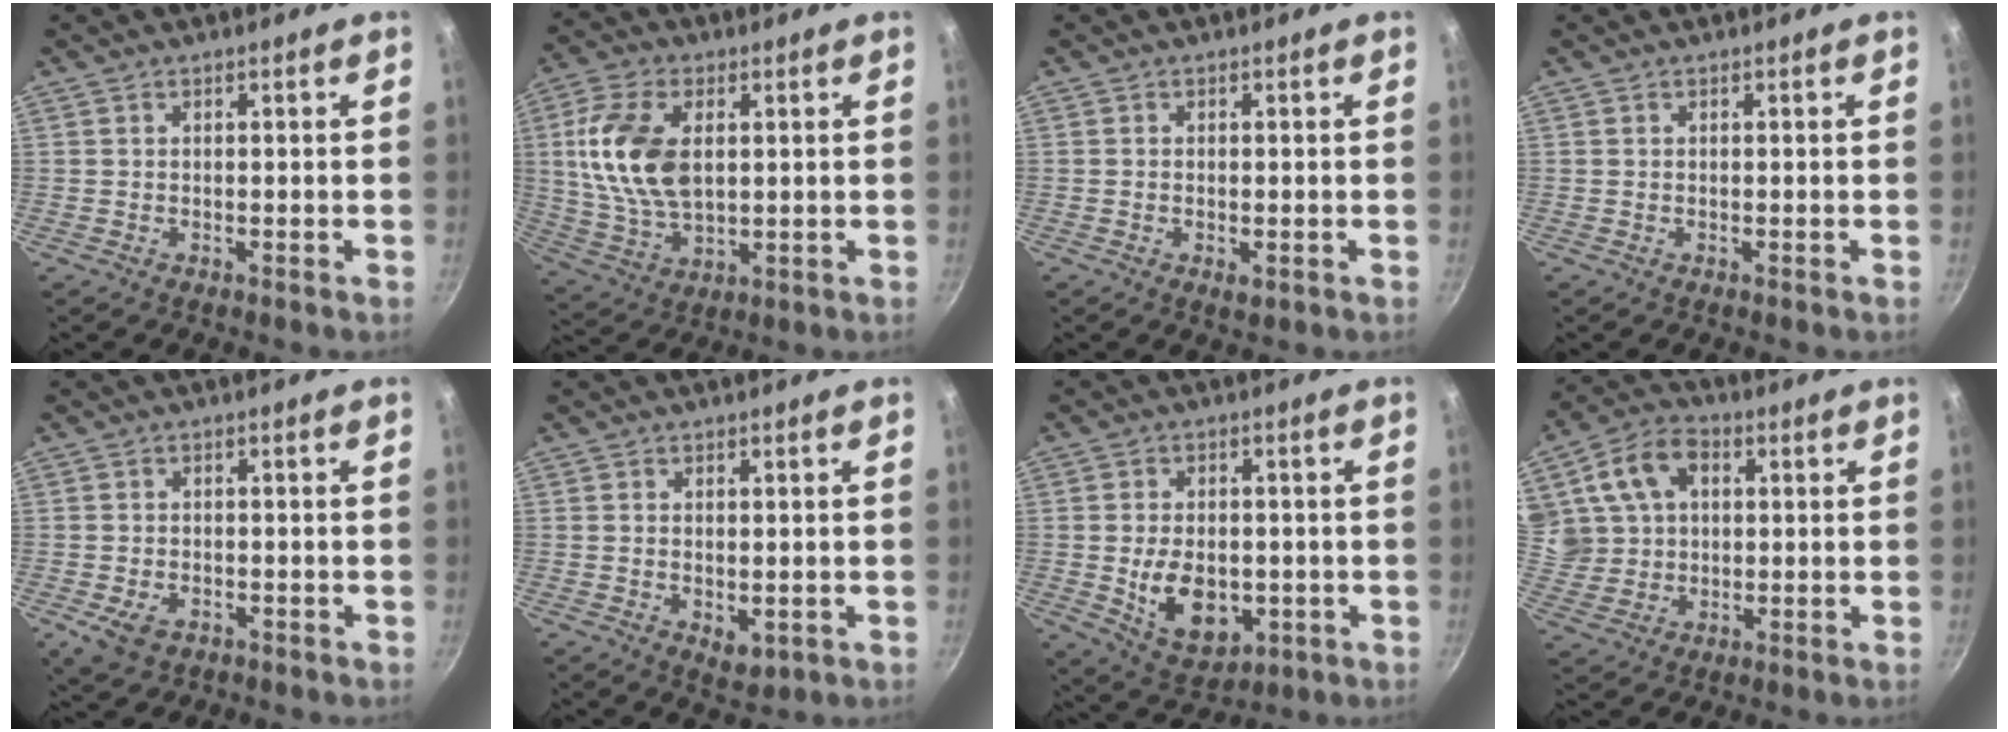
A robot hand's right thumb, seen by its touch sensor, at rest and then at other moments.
{"total": 14.9, "force": [2.6, 8.9, 11.7], "torque": [-0.216, -0.007, 0.053]}
{"total": 1.7, "force": [-0.4, 0.9, 1.4], "torque": [-0.023, -0.004, -0.006]}
{"total": 0.0}
{"total": 5.0, "force": [-1.9, 3.3, 3.2], "torque": [-0.057, 0.001, -0.028]}
{"total": 3.9, "force": [-0.5, 2.4, 3.0], "torque": [-0.043, -0.013, -0.003]}
{"total": 11.6, "force": [-1.8, 7.7, 8.4], "torque": [-0.115, -0.005, -0.009]}
{"total": 14.0, "force": [4.1, 10.8, 7.9], "torque": [-0.134, 0.008, 0.074]}